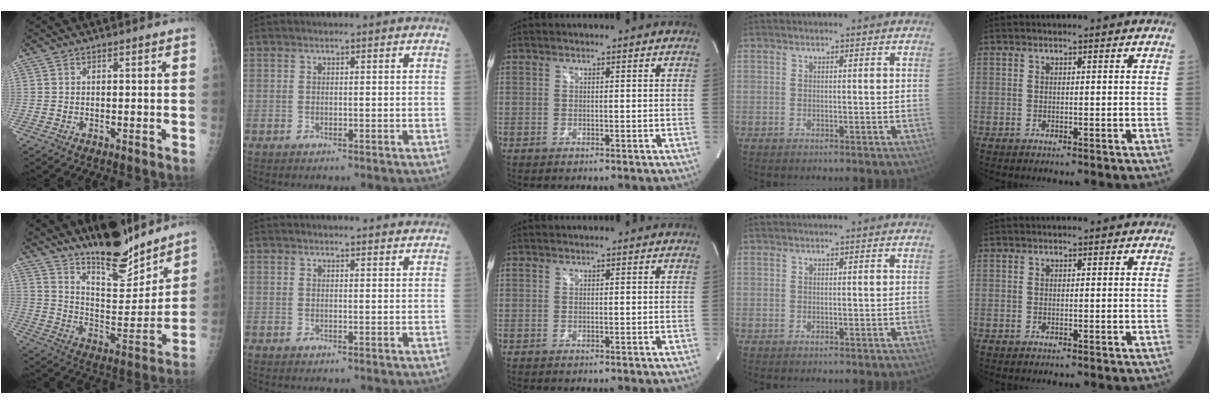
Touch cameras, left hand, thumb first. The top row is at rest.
{"thumb": {"total": 17.6, "force": [14.6, 4.8, 8.6], "torque": [-0.096, -0.109, 0.245]}, "index": {"total": 6.9, "force": [6.6, 0.9, 1.6], "torque": [-0.010, 0.011, 0.061]}}